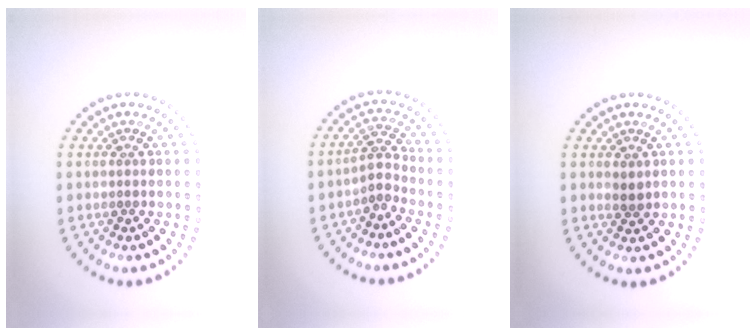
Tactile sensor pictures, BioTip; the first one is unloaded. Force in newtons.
{"total": 2.1, "press": 1.5, "slide": 1.4}
{"total": 0.8, "press": 0.7, "slide": 0.4}